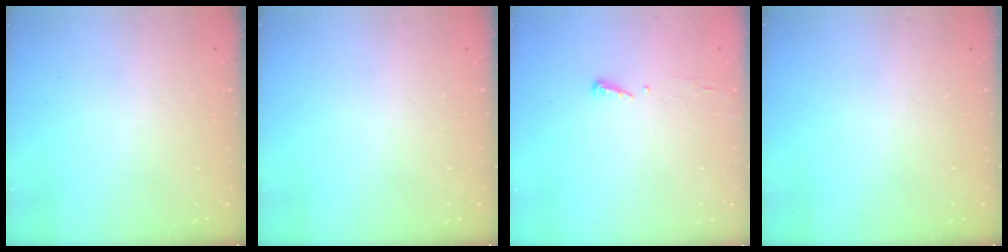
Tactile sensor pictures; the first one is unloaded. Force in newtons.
{"total": 0.0}
{"total": 2.9, "press": 2.9, "slide": 0.4}
{"total": 0.0}